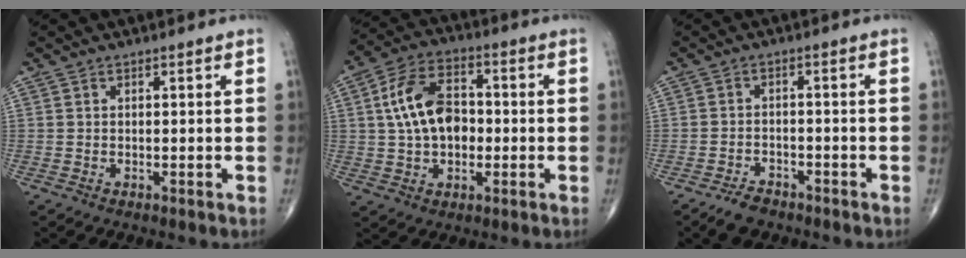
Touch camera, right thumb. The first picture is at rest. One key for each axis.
{"total": 12.8, "fx": 0.6, "fy": 8.3, "fz": 9.7, "tx": -0.159, "ty": 0.022, "tz": 0.005}
{"total": 4.1, "fx": -3.3, "fy": 2.0, "fz": 1.5, "tx": -0.029, "ty": 0.013, "tz": -0.056}